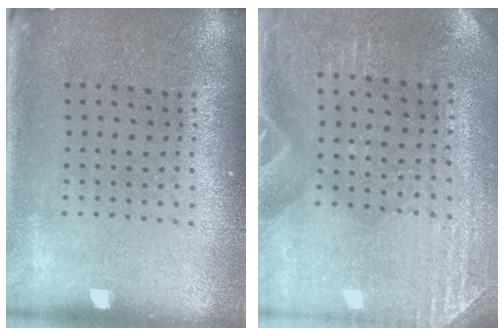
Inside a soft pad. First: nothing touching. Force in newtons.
{"total": 2.9, "press": 2.8, "slide": 0.9}